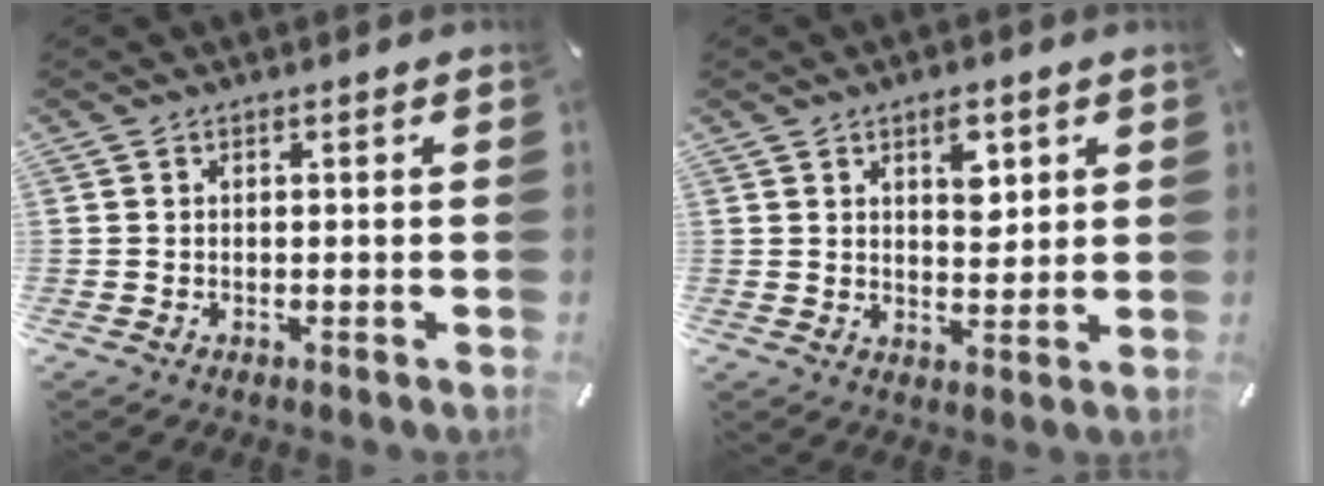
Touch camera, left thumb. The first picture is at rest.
{"total": 6.2, "force": [3.1, 3.4, 4.1], "torque": [-0.041, -0.017, 0.045]}